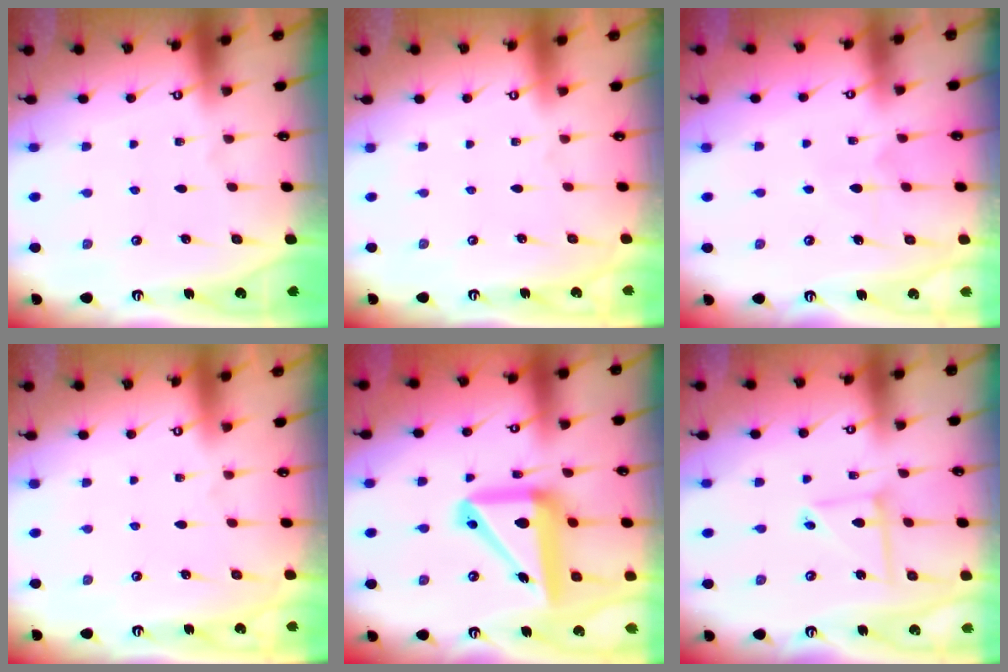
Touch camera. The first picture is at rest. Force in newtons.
{"total": 0.0}
{"total": 4.6, "press": 4.5, "slide": 0.5}
{"total": 0.0}
{"total": 17.9, "press": 17.7, "slide": 2.7}
{"total": 6.8, "press": 6.7, "slide": 0.5}